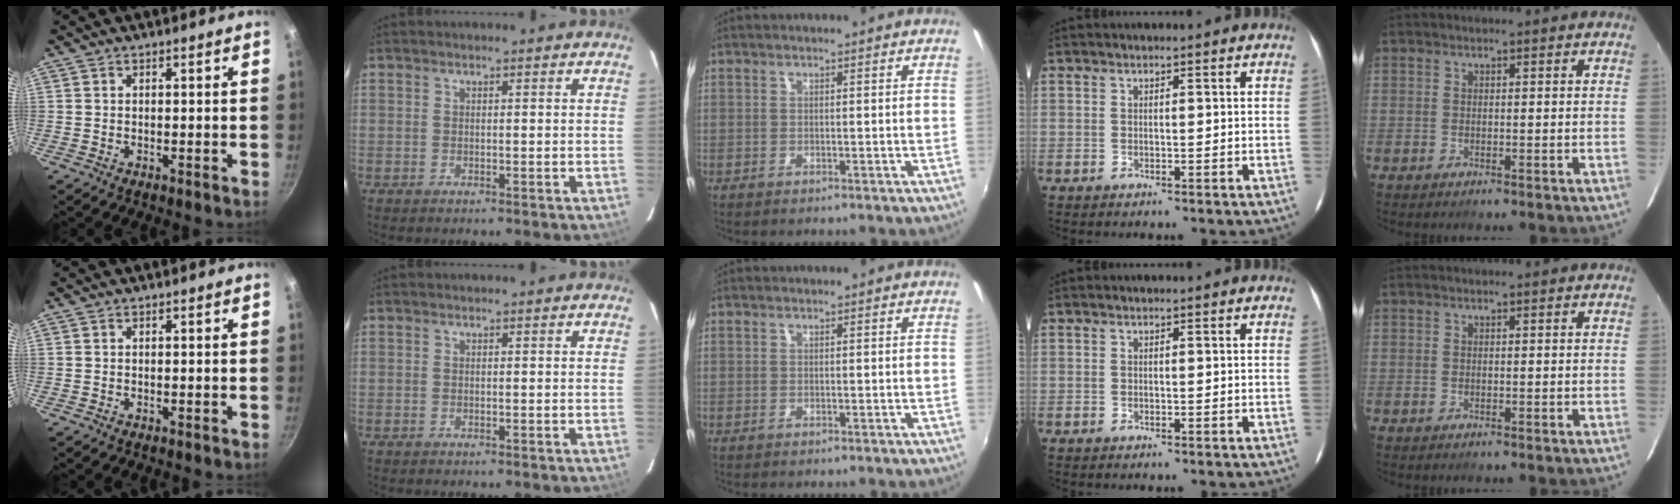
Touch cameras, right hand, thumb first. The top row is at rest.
{}